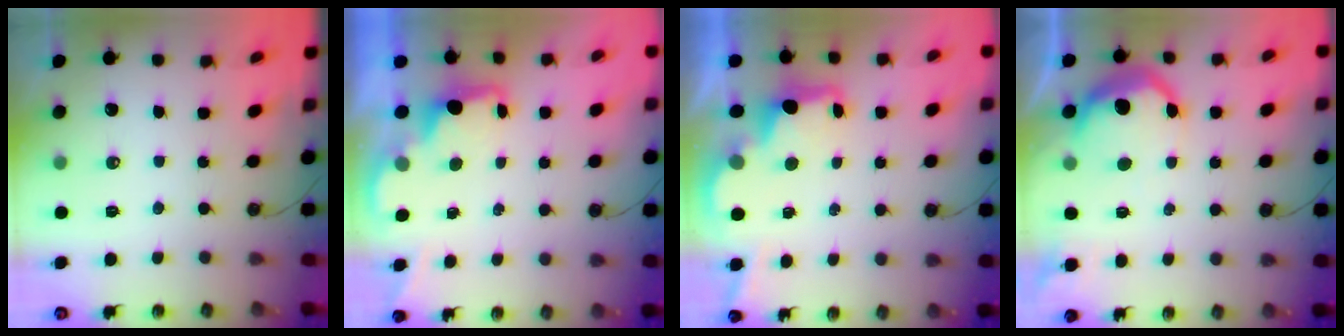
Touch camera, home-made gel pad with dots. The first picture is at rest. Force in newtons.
{"total": 1.5, "press": 1.4, "slide": 0.7}
{"total": 2.7, "press": 2.6, "slide": 0.8}
{"total": 12.1, "press": 12.0, "slide": 0.7}